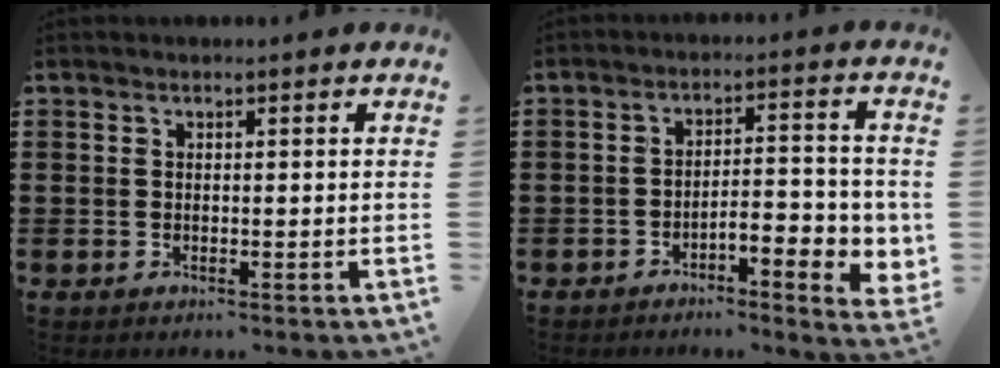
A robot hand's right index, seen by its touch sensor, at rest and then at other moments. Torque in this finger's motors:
{"motor_torque": [0.92, -0.79, 0.22, 0.06]}